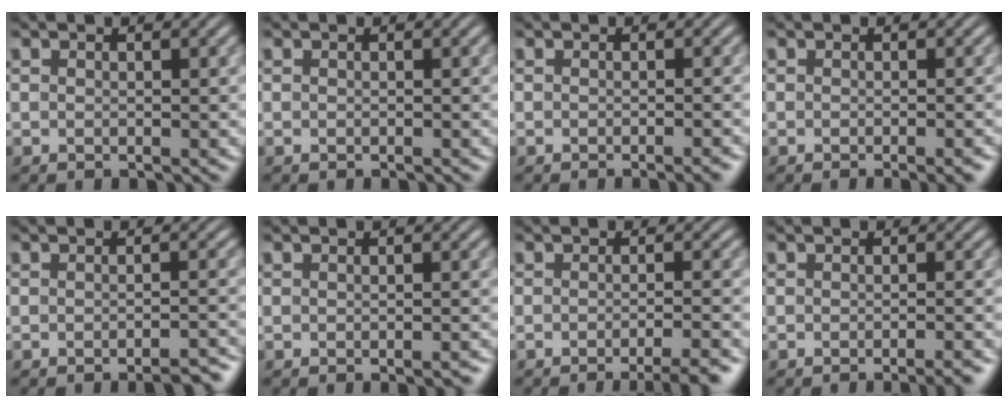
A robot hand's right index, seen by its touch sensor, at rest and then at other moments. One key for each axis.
{"total": 0.0}
{"total": 1.2, "fx": -1.0, "fy": 0.0, "fz": 0.7, "tx": -0.009, "ty": 0.004, "tz": -0.019}
{"total": 1.5, "fx": -1.1, "fy": 0.0, "fz": 1.0, "tx": -0.012, "ty": 0.003, "tz": -0.019}
{"total": 3.2, "fx": -2.9, "fy": 0.6, "fz": 1.2, "tx": -0.016, "ty": -0.001, "tz": -0.048}
{"total": 1.1, "fx": -1.0, "fy": 0.0, "fz": 0.5, "tx": -0.009, "ty": 0.002, "tz": -0.015}
{"total": 4.2, "fx": -3.5, "fy": 0.5, "fz": 2.3, "tx": -0.023, "ty": -0.001, "tz": -0.058}
{"total": 2.2, "fx": -1.8, "fy": 0.1, "fz": 1.2, "tx": -0.012, "ty": 0.004, "tz": -0.033}